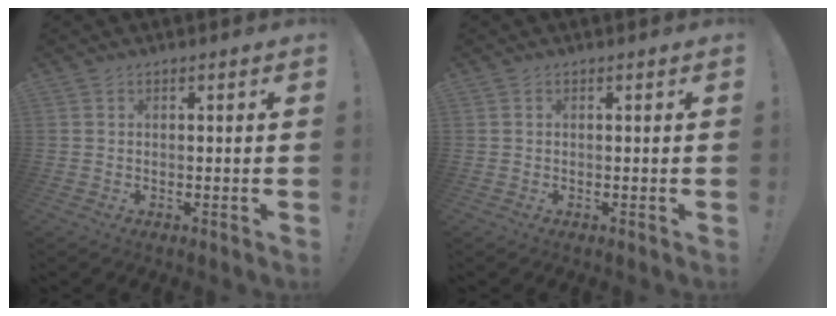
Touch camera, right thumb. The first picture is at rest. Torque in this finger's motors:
{"motor_torque": [-0.20, 0.08, 0.24, 0.01, -0.04]}